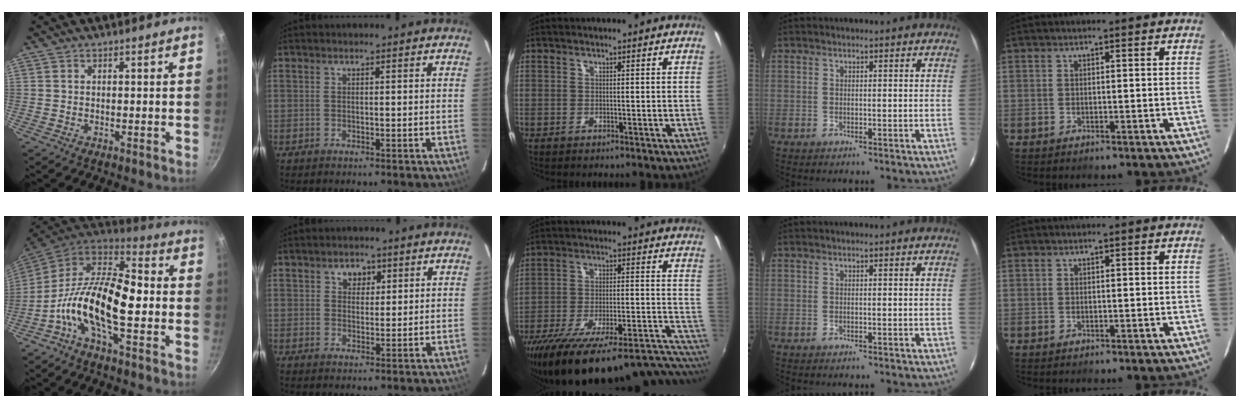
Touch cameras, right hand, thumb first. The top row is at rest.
{"thumb": {"total": 19.4, "force": [-3.1, 8.9, 17.0], "torque": [-0.294, 0.042, -0.078]}, "index": {"total": 3.0, "force": [1.6, 2.2, 1.3], "torque": [-0.012, 0.006, 0.026]}, "middle": {"total": 31.0, "force": [-26.9, 6.0, 14.2], "torque": [-0.200, -0.028, -0.370]}}